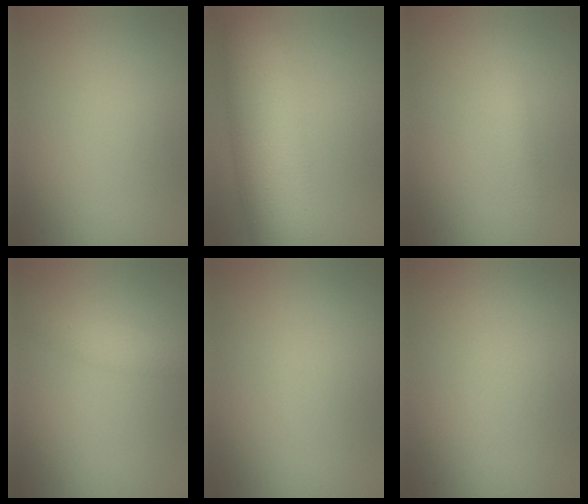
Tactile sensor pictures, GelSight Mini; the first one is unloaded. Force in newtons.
{"total": 8.2, "press": 8.2, "slide": 0.2}
{"total": 1.4, "press": 1.4, "slide": 0.0}
{"total": 1.6, "press": 1.6, "slide": 0.0}
{"total": 0.0}
{"total": 0.0}